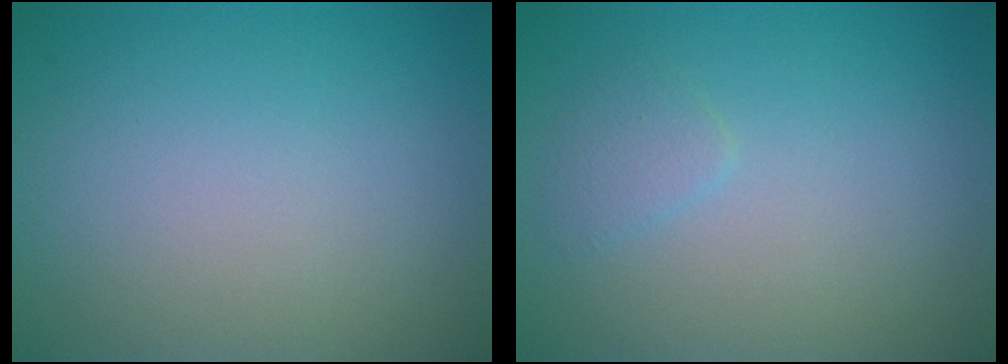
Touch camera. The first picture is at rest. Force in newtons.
{"total": 1.1, "press": 1.1, "slide": 0.1}